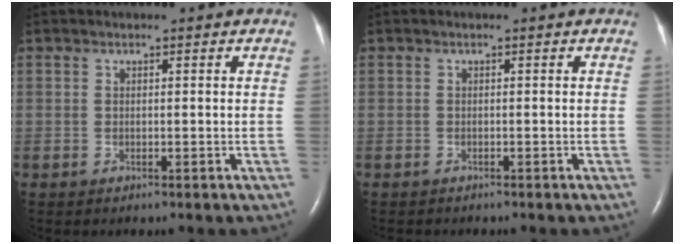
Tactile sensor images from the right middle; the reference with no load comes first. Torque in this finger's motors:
{"motor_torque": [0.20, -0.26, -0.07, -0.01]}